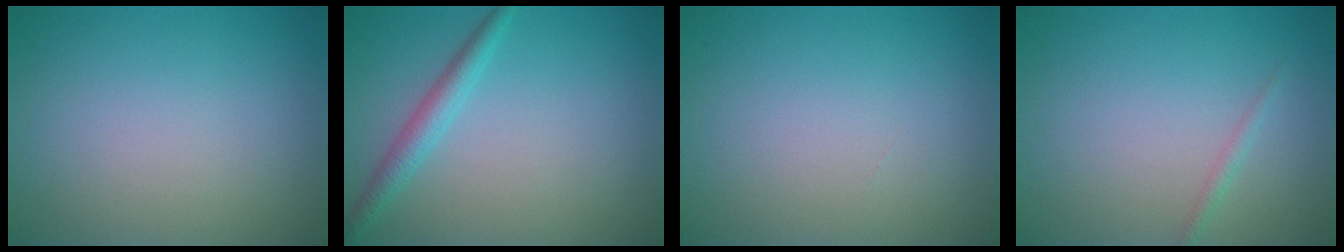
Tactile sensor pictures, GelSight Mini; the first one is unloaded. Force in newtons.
{"total": 2.3, "press": 2.3, "slide": 0.1}
{"total": 0.0}
{"total": 0.8, "press": 0.8, "slide": 0.1}